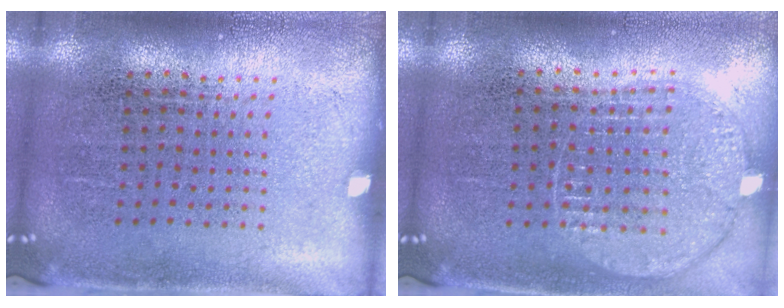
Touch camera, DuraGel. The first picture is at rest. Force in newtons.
{"total": 1.1, "press": 1.1, "slide": 0.1}